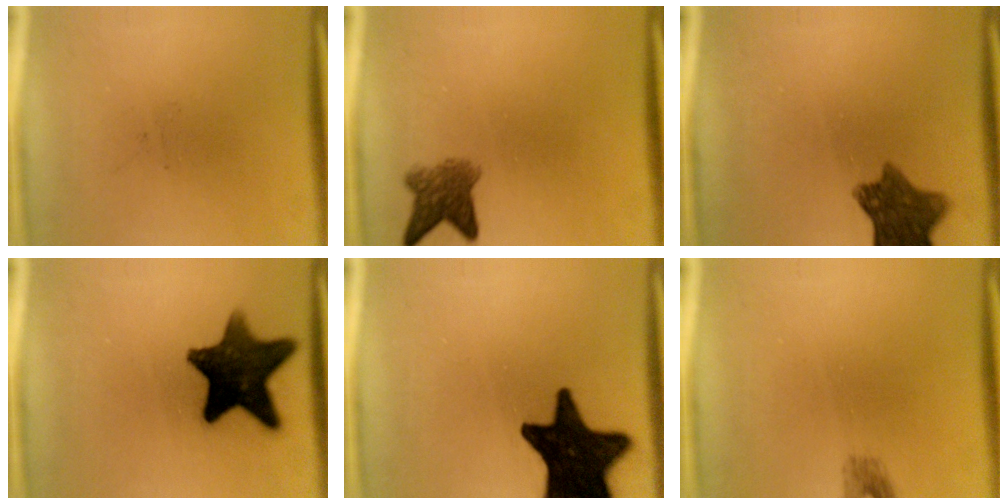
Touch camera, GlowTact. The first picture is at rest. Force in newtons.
{"total": 4.3}
{"total": 9.1}
{"total": 13.8}
{"total": 18.9}
{"total": 1.5}